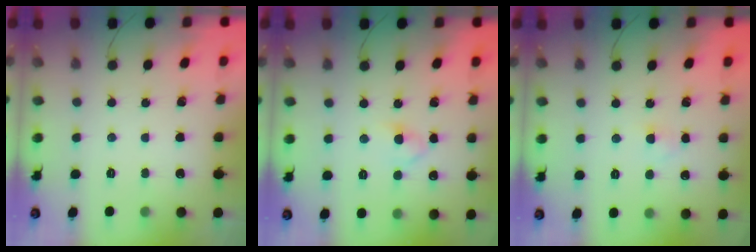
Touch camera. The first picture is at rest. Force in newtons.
{"total": 3.9, "press": 3.6, "slide": 1.5}
{"total": 1.8, "press": 1.6, "slide": 0.9}